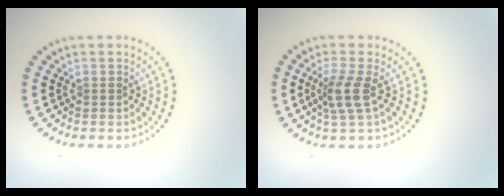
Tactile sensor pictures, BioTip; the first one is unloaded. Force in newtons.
{"total": 2.8, "press": 2.1, "slide": 1.8}